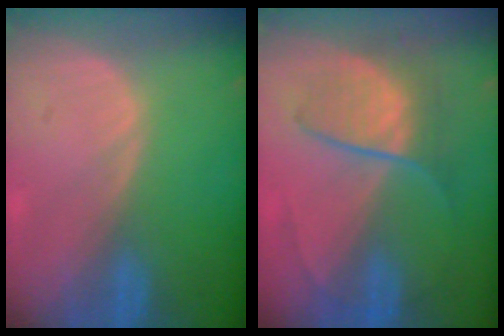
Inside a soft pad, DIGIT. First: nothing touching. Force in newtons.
{"total": 6.4, "press": 6.4, "slide": 0.8}